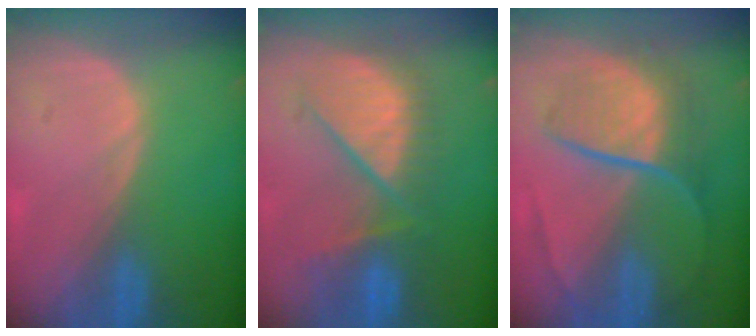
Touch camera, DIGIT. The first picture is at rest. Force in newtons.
{"total": 9.1, "press": 8.9, "slide": 2.0}
{"total": 8.6, "press": 7.8, "slide": 3.7}